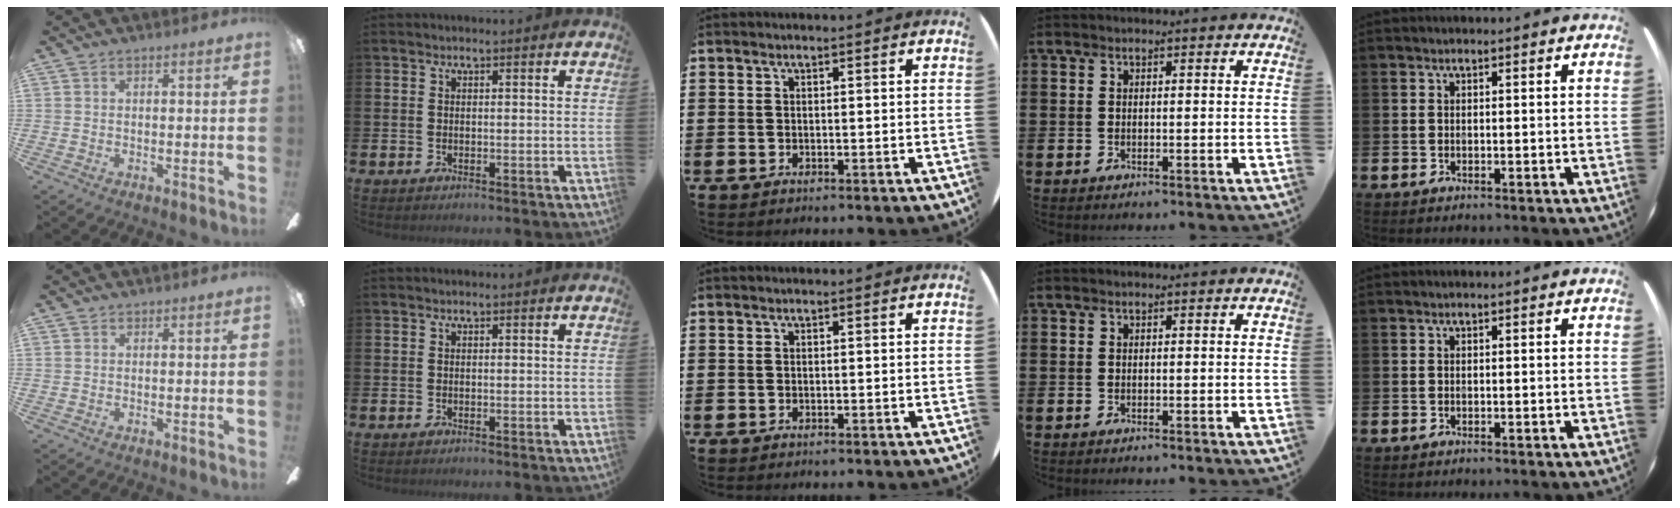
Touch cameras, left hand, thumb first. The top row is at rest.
{}